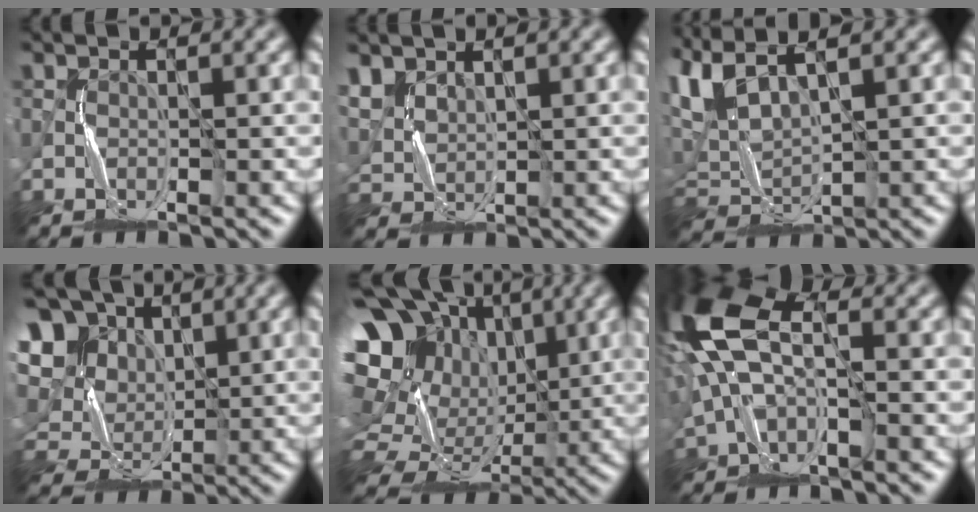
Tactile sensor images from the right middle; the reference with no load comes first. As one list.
[{"total": 2.5, "force": [2.1, 1.4, 0.1], "torque": [-0.011, 0.000, 0.052]}, {"total": 5.3, "force": [3.9, 1.7, 3.1], "torque": [-0.086, 0.016, 0.084]}, {"total": 11.1, "force": [5.2, 8.4, 5.0], "torque": [-0.135, 0.023, 0.105]}, {"total": 19.8, "force": [5.5, 16.4, 9.5], "torque": [-0.228, 0.046, 0.083]}, {"total": 10.4, "force": [0.9, 5.9, 8.6], "torque": [-0.193, 0.018, 0.003]}]